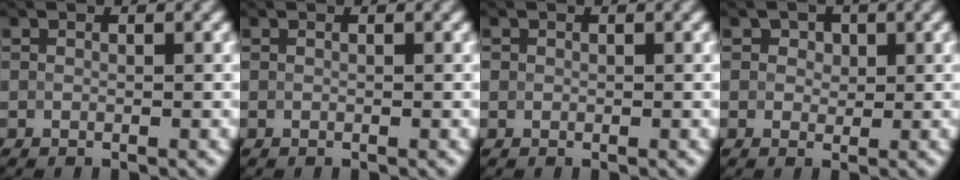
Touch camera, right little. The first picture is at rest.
{"total": 0.0}
{"total": 0.0}
{"total": 1.9, "force": [0.9, 1.4, 1.0], "torque": [-0.012, 0.010, 0.003]}